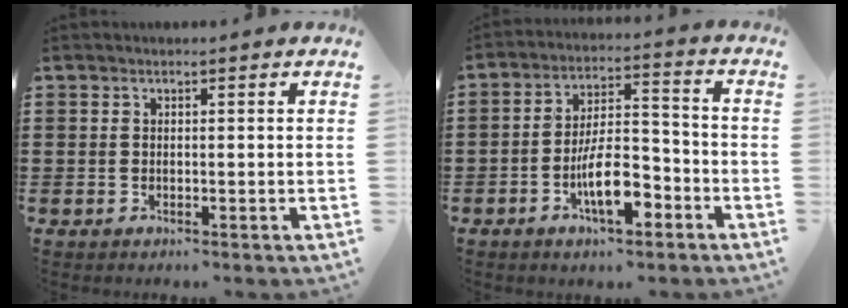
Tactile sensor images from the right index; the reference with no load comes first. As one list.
[{"total": 9.6, "force": [-4.4, 3.5, 7.8], "torque": [-0.142, 0.001, -0.080]}]